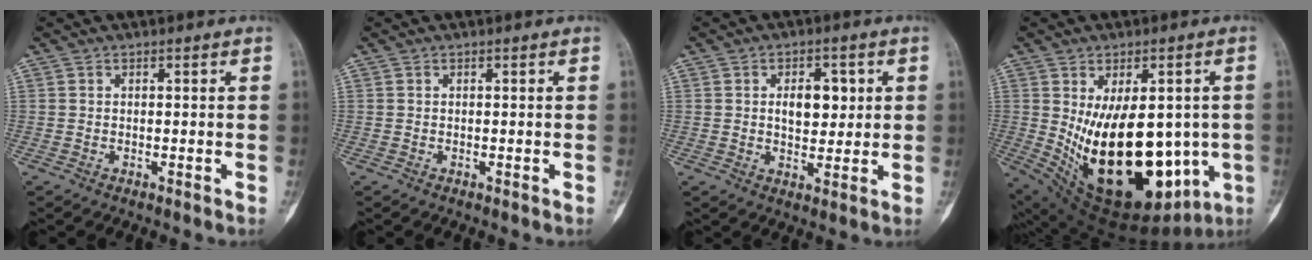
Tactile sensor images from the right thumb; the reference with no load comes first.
{"total": 0.0}
{"total": 6.6, "force": [1.4, 4.0, 5.1], "torque": [-0.049, -0.005, 0.023]}
{"total": 25.9, "force": [-2.5, 13.4, 22.1], "torque": [-0.327, -0.030, 0.006]}